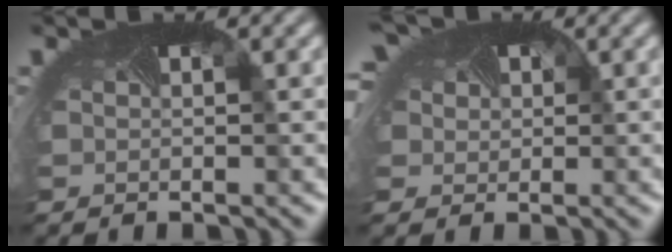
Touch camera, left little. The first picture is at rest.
{"total": 5.2, "force": [2.3, 3.8, 2.6], "torque": [-0.081, 0.008, 0.035]}